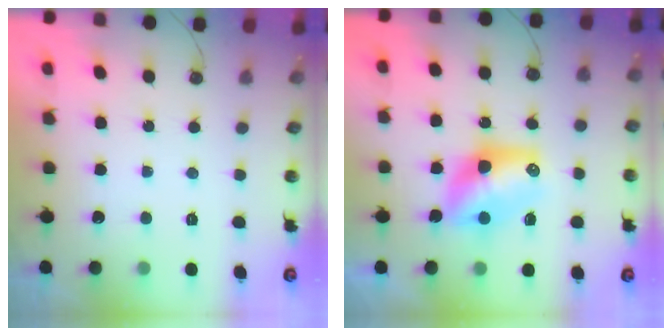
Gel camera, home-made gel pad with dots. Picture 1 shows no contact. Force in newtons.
{"total": 9.8, "press": 9.8, "slide": 0.7}